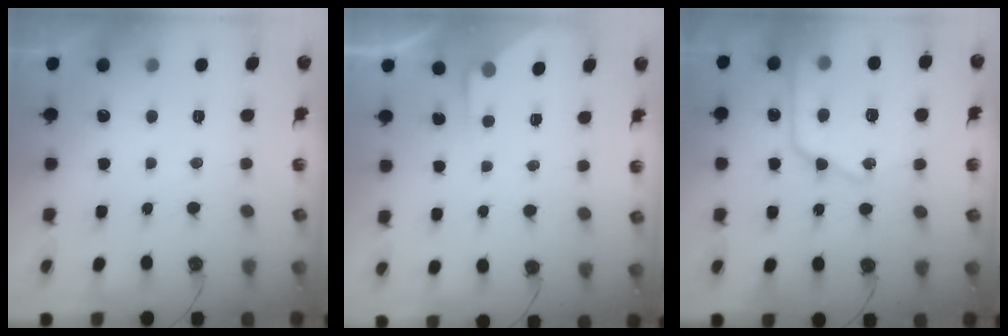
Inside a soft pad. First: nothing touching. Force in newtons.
{"total": 3.5, "press": 3.5, "slide": 0.4}
{"total": 19.9, "press": 19.8, "slide": 2.0}